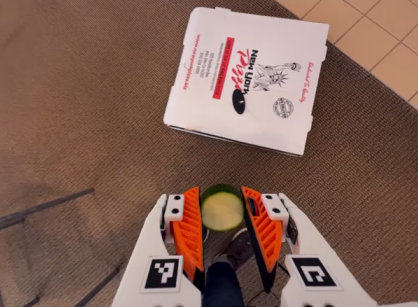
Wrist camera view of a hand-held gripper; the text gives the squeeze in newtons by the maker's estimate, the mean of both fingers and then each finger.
{"total": 9.6, "left": 9.9, "right": 9.4}